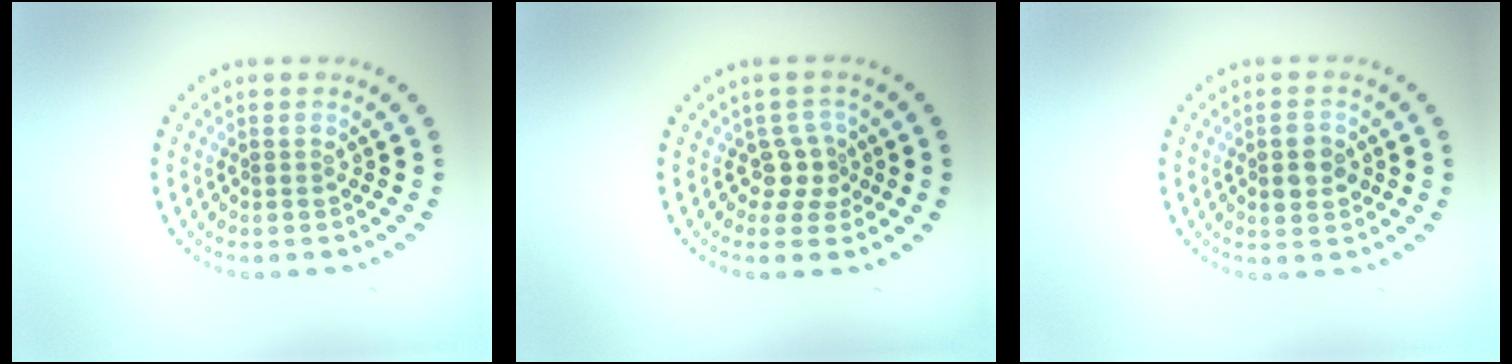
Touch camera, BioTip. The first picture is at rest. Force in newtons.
{"total": 2.2, "press": 1.5, "slide": 1.5}
{"total": 2.7, "press": 2.7, "slide": 0.1}